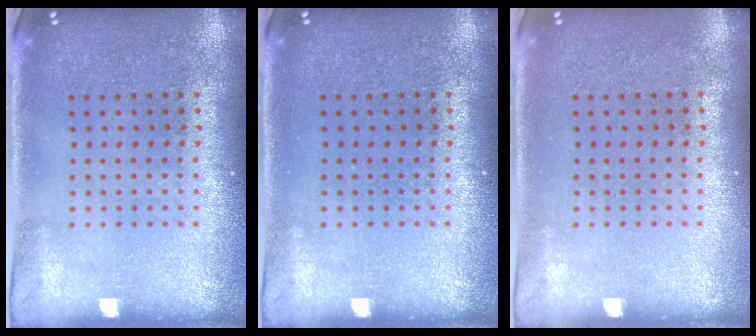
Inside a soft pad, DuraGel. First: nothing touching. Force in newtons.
{"total": 0.0}
{"total": 0.0}